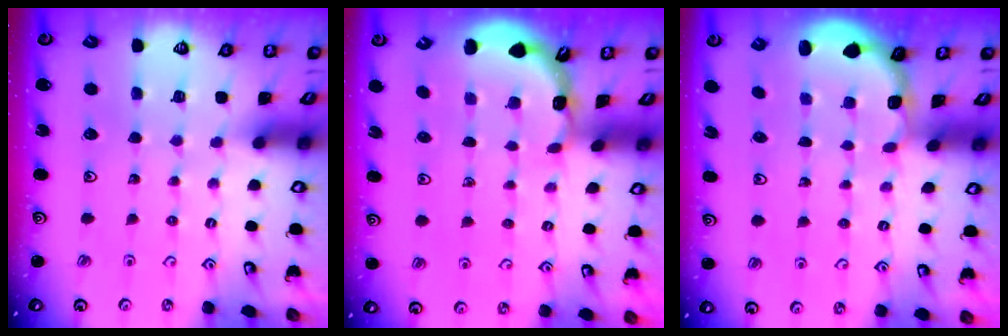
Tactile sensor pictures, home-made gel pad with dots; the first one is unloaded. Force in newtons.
{"total": 2.2, "press": 2.2, "slide": 0.1}
{"total": 1.8, "press": 1.6, "slide": 0.7}